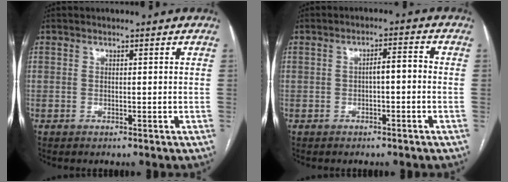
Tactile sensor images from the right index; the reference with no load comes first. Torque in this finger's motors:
{"motor_torque": [0.73, -0.09, 0.30, 0.08]}